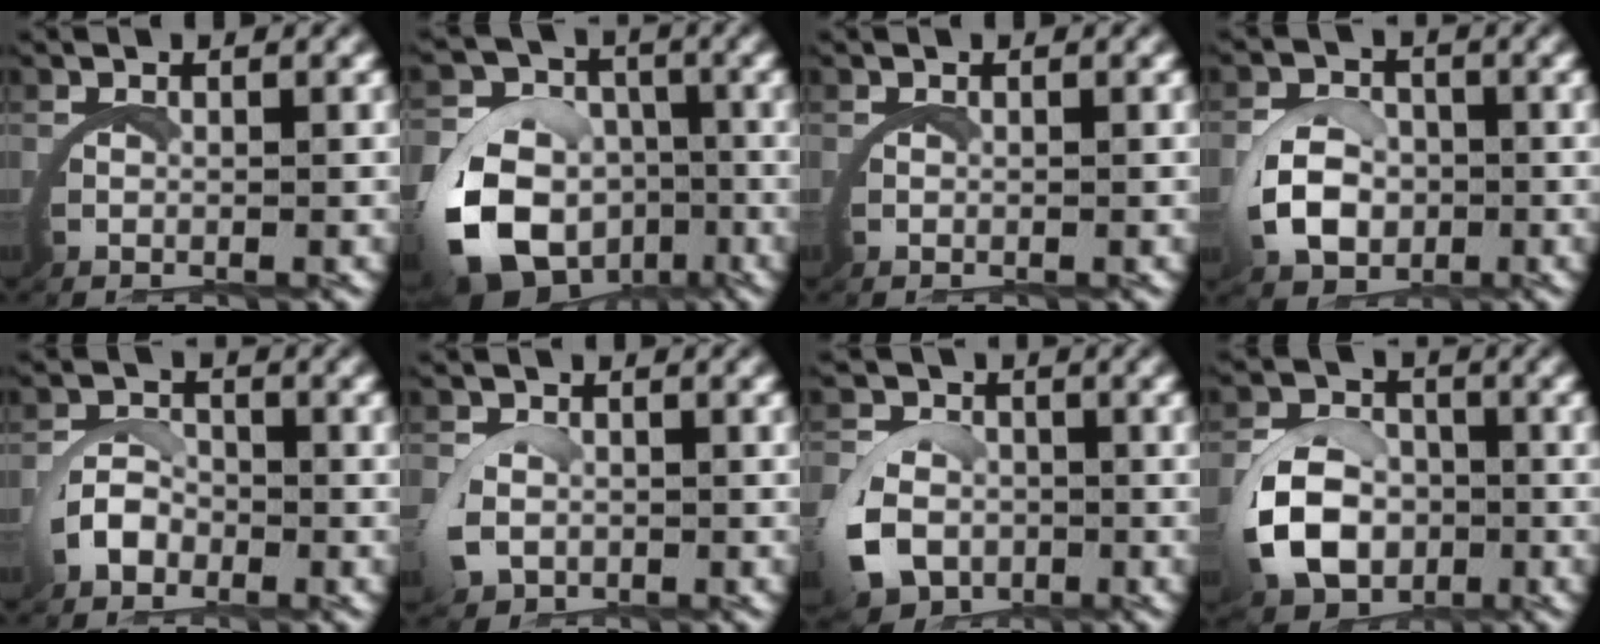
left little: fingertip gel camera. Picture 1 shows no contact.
{"total": 11.4, "force": [-4.3, 9.6, 4.5], "torque": [-0.110, -0.056, -0.068]}
{"total": 0.0}
{"total": 4.0, "force": [-0.5, 3.2, 2.3], "torque": [-0.045, -0.005, -0.011]}
{"total": 1.8, "force": [-0.5, 1.5, 0.9], "torque": [-0.016, 0.000, -0.017]}
{"total": 1.6, "force": [-0.1, 1.3, 0.8], "torque": [-0.036, -0.011, -0.002]}
{"total": 6.5, "force": [-2.3, 5.6, 2.4], "torque": [-0.055, -0.030, -0.039]}
{"total": 6.1, "force": [-1.3, 4.9, 3.5], "torque": [-0.065, -0.011, -0.026]}